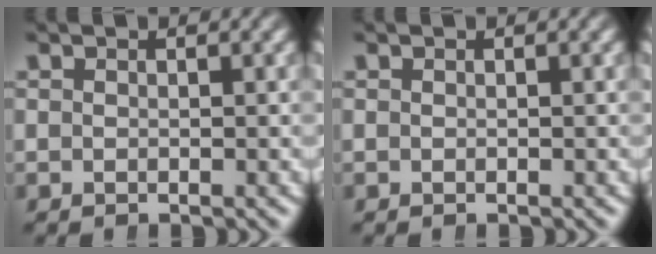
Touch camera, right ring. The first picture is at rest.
{"total": 0.0}